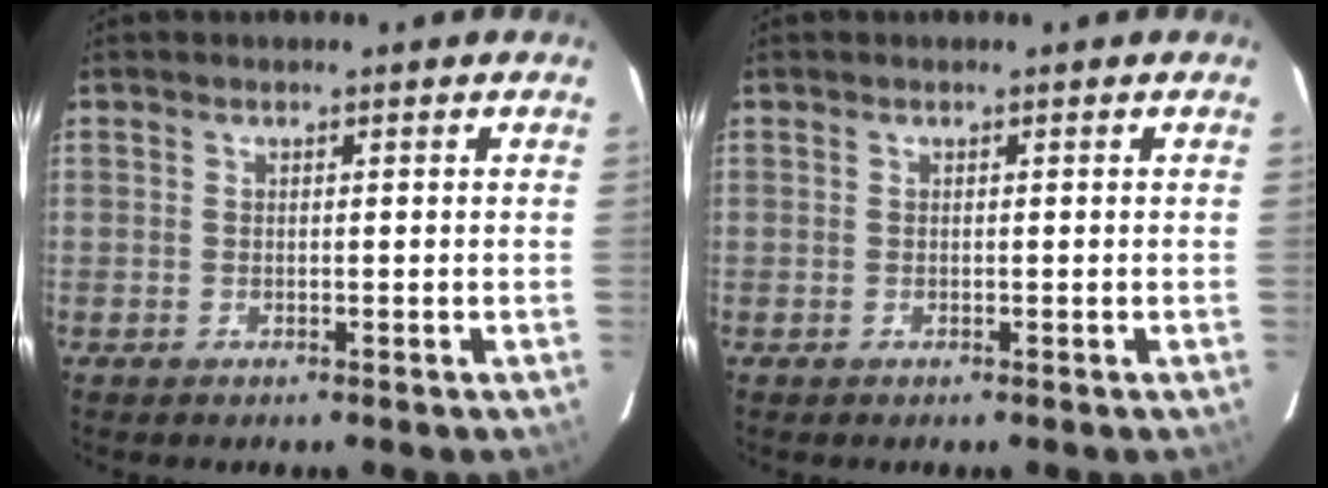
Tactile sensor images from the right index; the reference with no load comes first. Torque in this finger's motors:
{"motor_torque": [0.01, 0.00, 0.00, -0.01]}